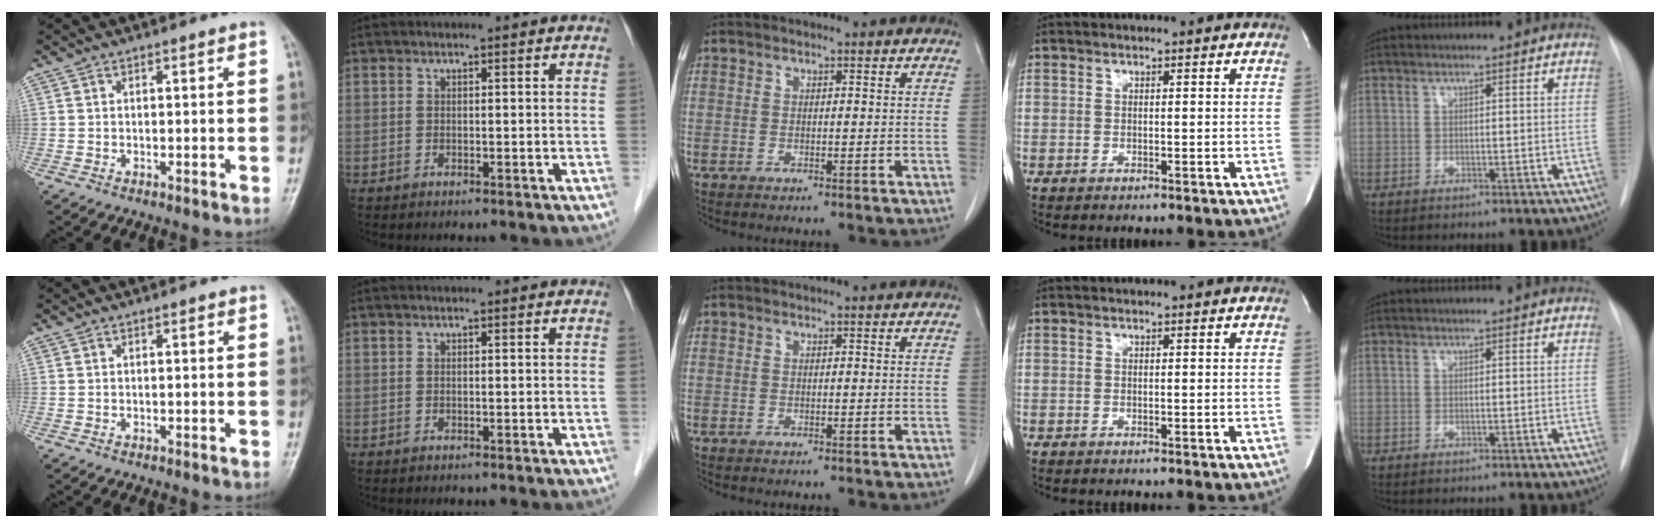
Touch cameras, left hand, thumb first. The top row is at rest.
{}